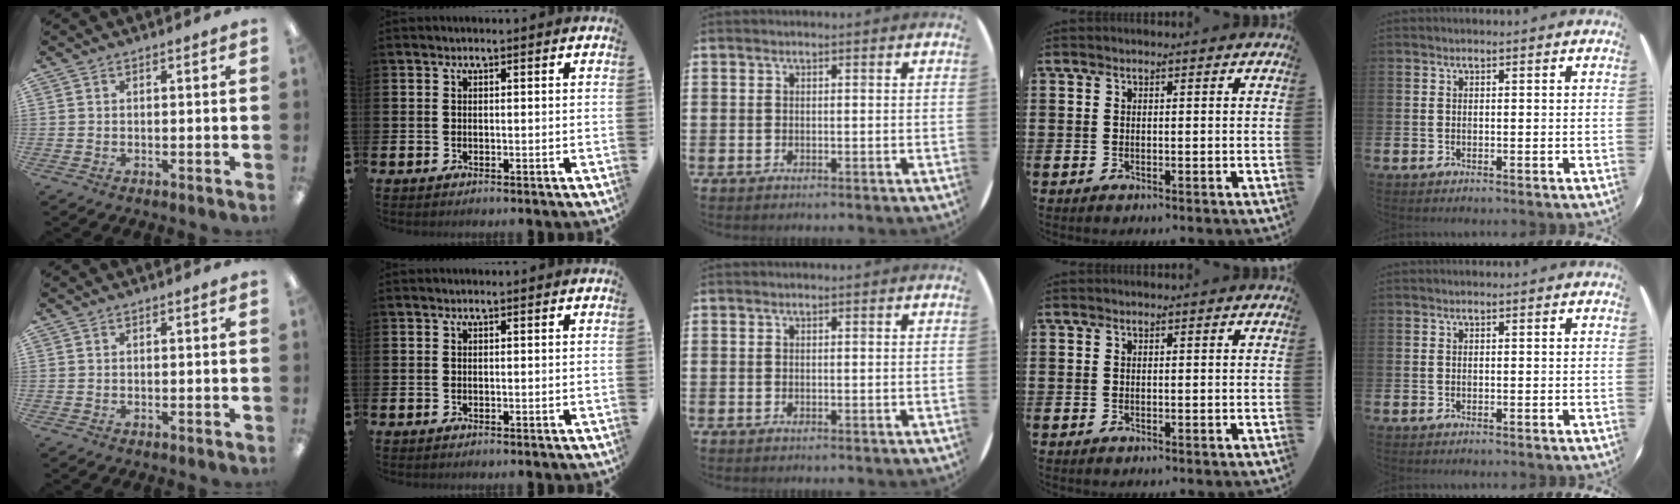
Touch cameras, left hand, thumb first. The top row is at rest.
{}